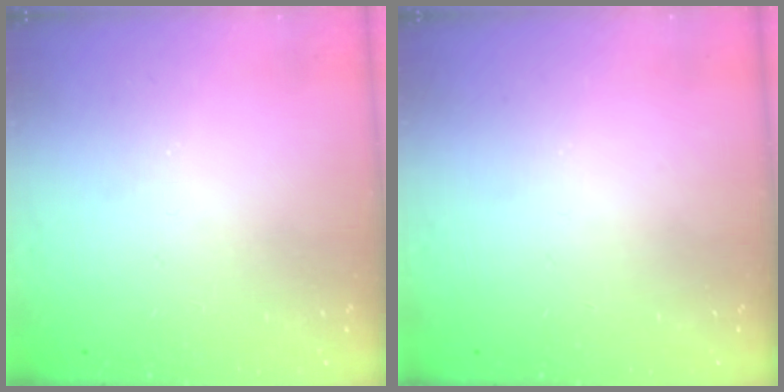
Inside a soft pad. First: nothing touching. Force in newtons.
{"total": 0.0}